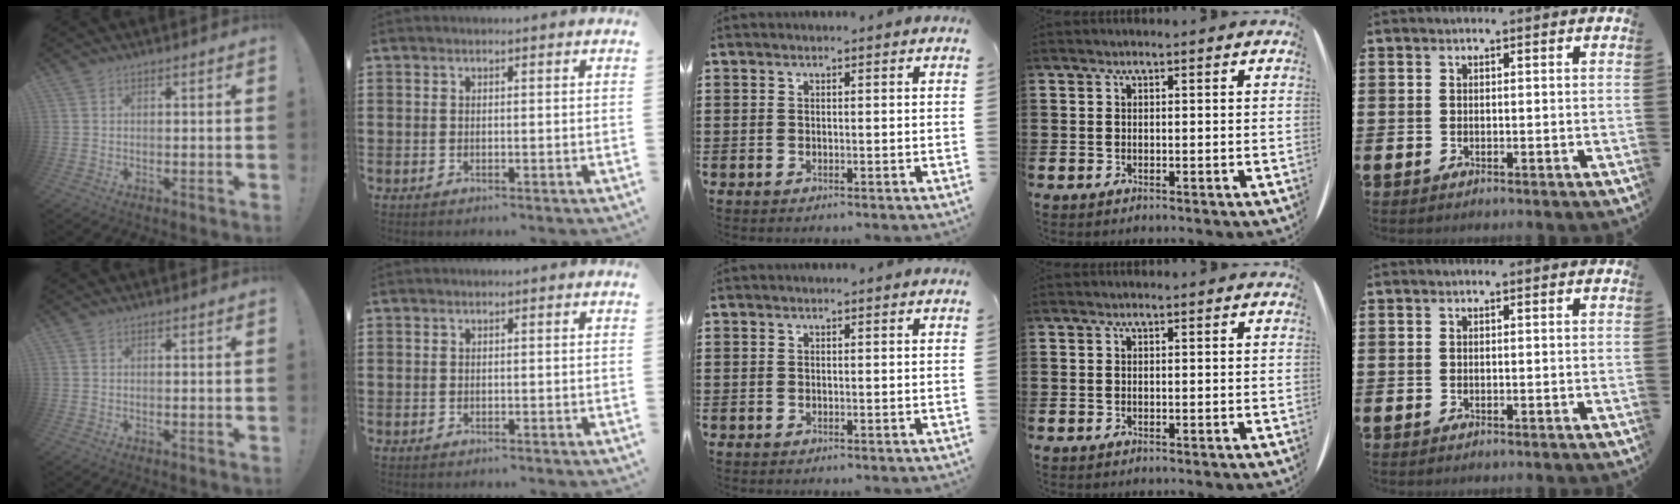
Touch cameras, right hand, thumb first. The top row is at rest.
{}